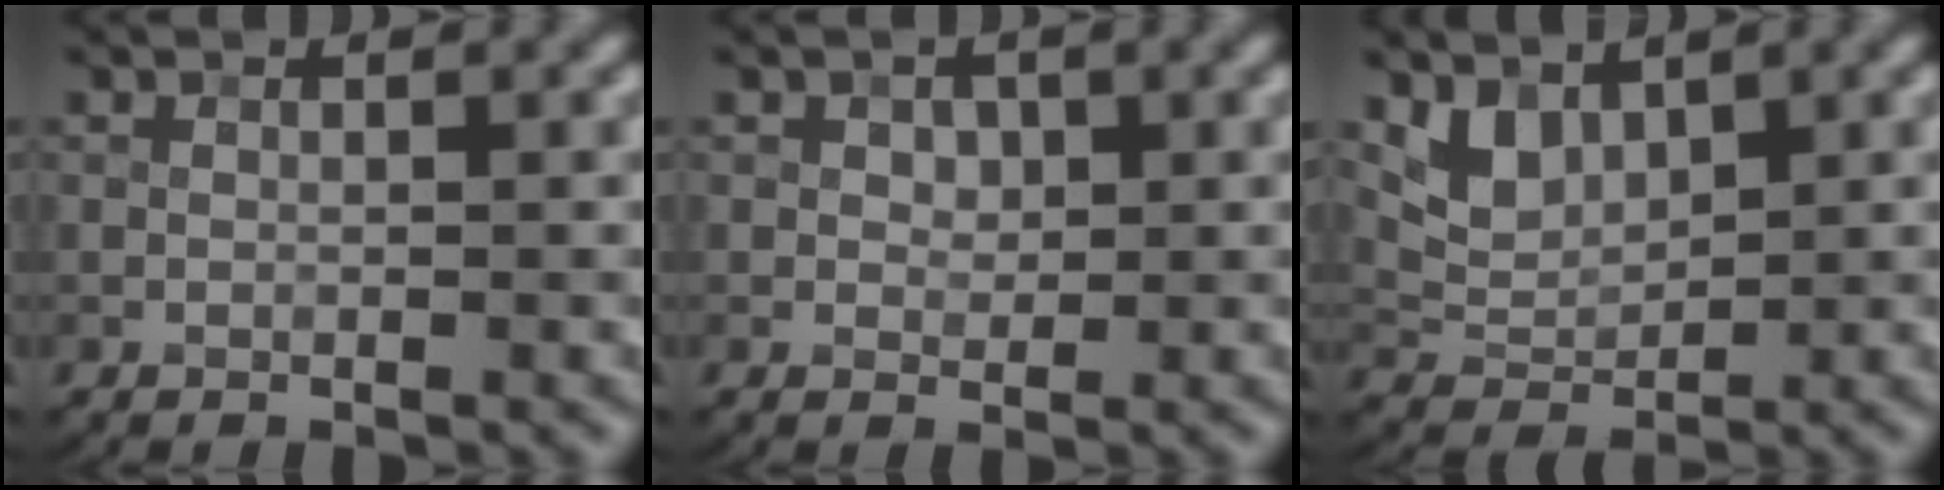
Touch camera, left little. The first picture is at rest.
{"total": 1.2, "force": [0.4, 1.0, 0.6], "torque": [-0.009, -0.003, 0.006]}
{"total": 2.9, "force": [1.9, 1.7, 1.4], "torque": [-0.034, -0.012, 0.043]}